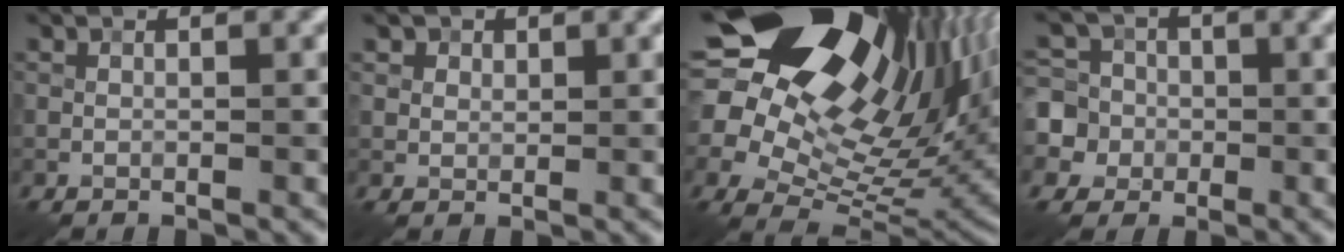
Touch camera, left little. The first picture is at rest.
{"total": 2.3, "force": [1.4, 1.6, 0.8], "torque": [-0.019, -0.001, 0.023]}
{"total": 22.8, "force": [9.2, 14.7, 14.8], "torque": [-0.288, 0.053, 0.161]}
{"total": 6.5, "force": [-0.6, 6.3, 1.6], "torque": [-0.033, 0.024, -0.045]}